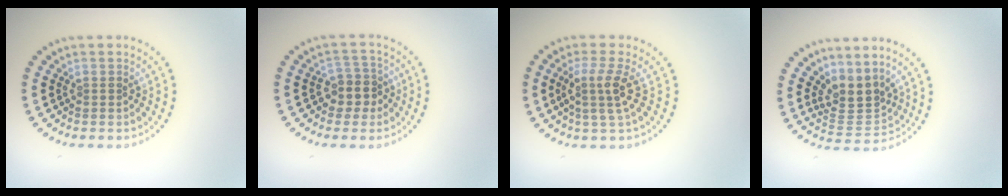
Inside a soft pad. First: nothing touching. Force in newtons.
{"total": 2.7, "press": 2.3, "slide": 1.4}
{"total": 3.0, "press": 2.3, "slide": 1.9}
{"total": 3.3, "press": 2.4, "slide": 2.2}